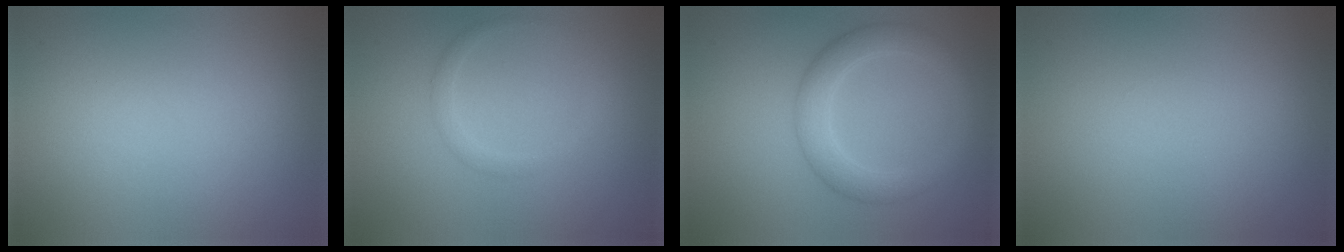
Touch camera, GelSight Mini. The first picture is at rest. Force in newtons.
{"total": 1.2, "press": 1.2, "slide": 0.1}
{"total": 3.9, "press": 3.9, "slide": 0.1}
{"total": 0.0}